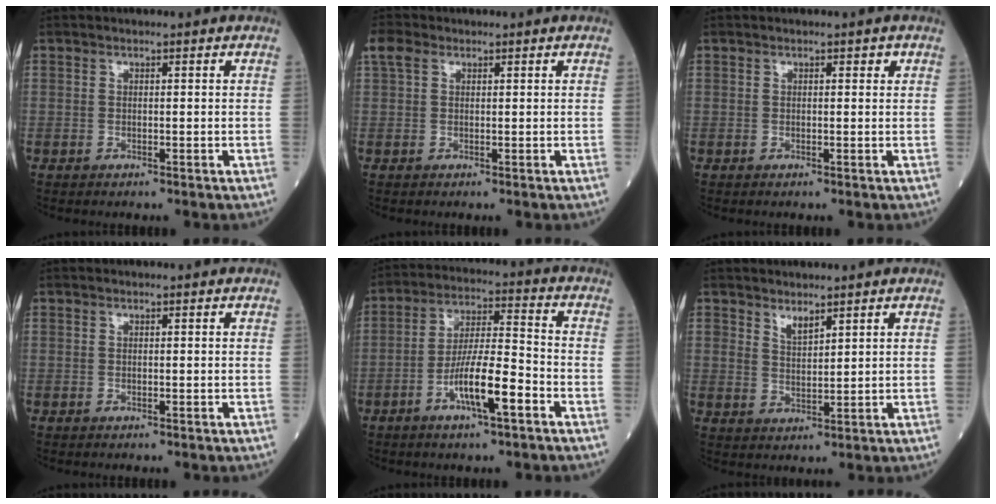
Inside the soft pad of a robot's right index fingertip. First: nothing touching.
{"total": 2.4, "force": [1.1, 1.8, 1.3], "torque": [-0.038, 0.022, 0.022]}
{"total": 0.8, "force": [0.4, 0.4, 0.5], "torque": [-0.002, 0.001, 0.002]}
{"total": 0.0}
{"total": 10.0, "force": [-4.5, 1.3, 8.8], "torque": [-0.159, 0.002, -0.080]}
{"total": 2.6, "force": [2.2, 0.8, 1.2], "torque": [-0.023, -0.013, 0.046]}